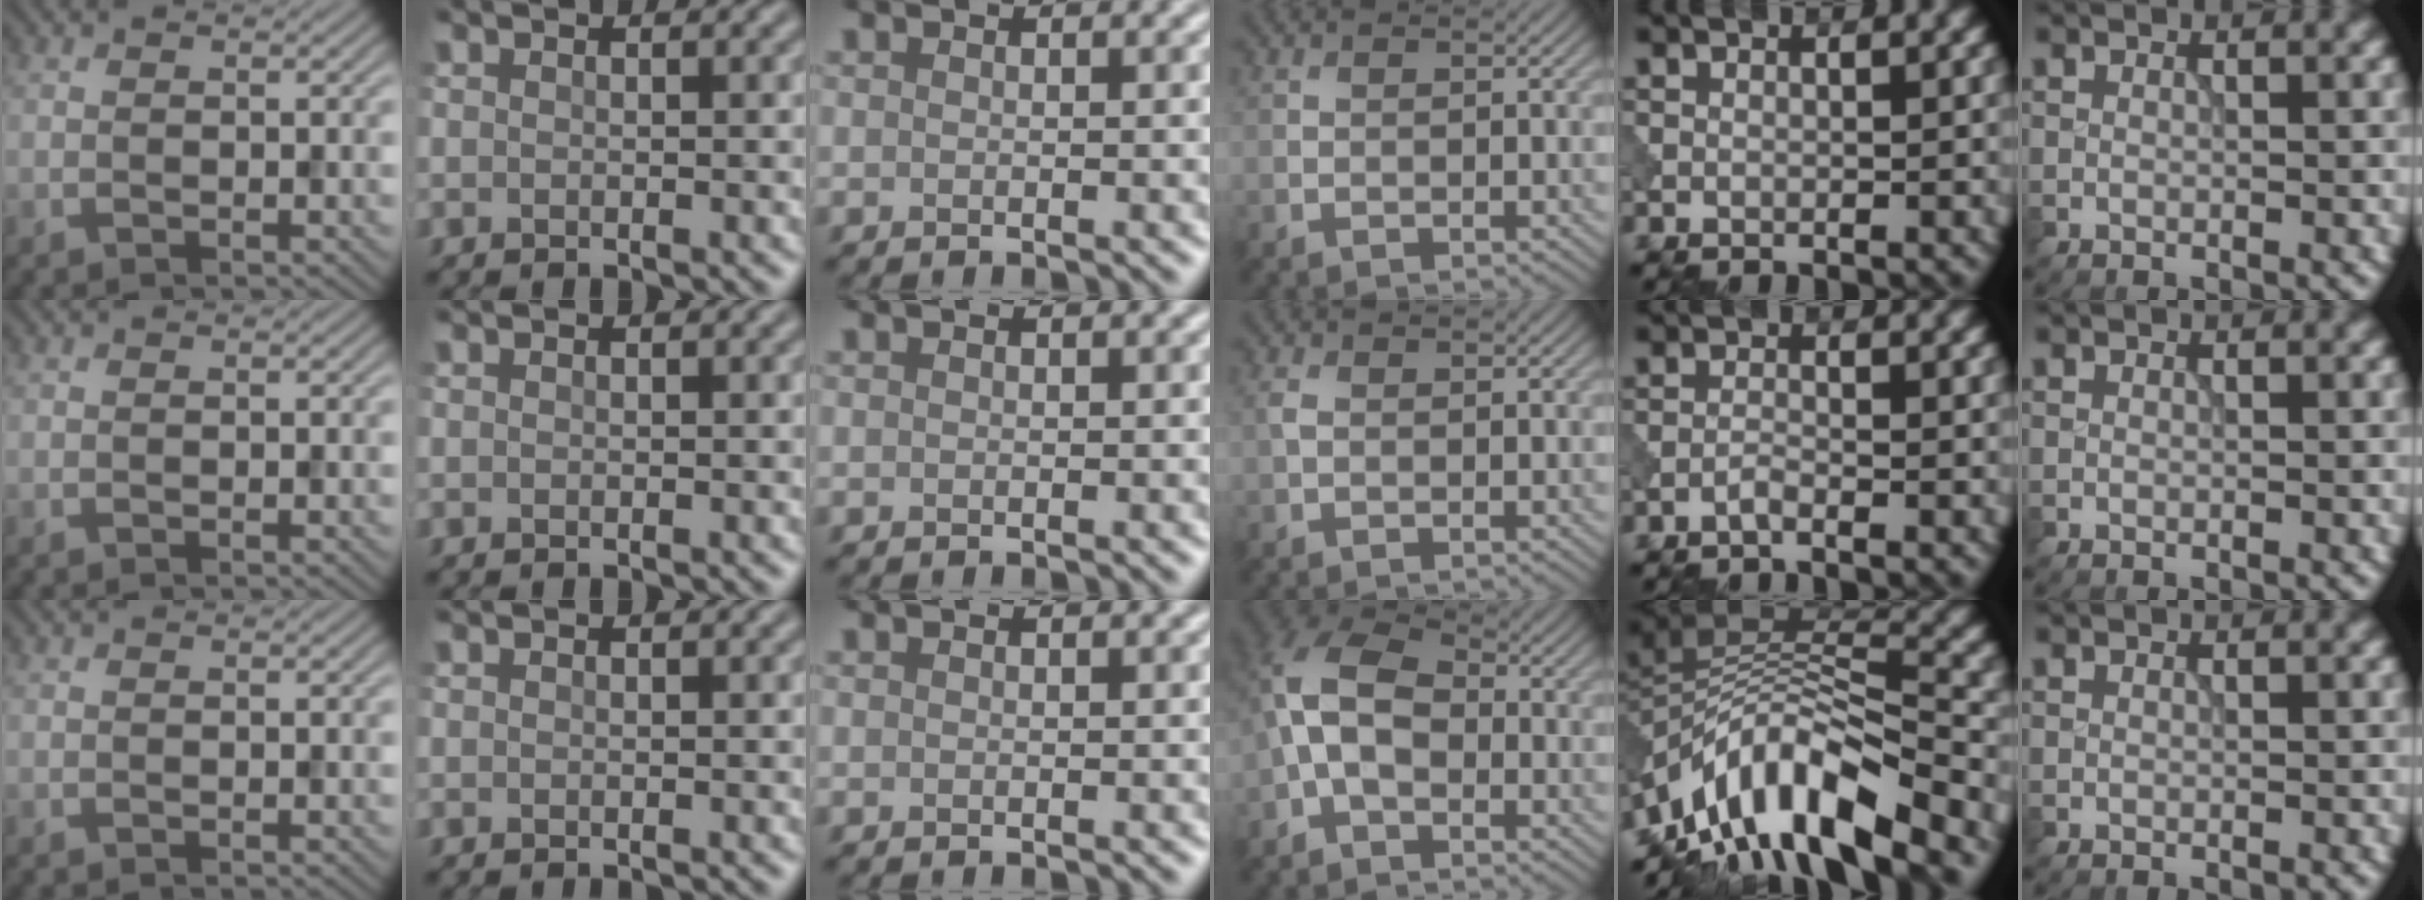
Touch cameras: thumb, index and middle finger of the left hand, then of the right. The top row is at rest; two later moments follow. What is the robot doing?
{"motion": "dispense", "object": "pipette"}